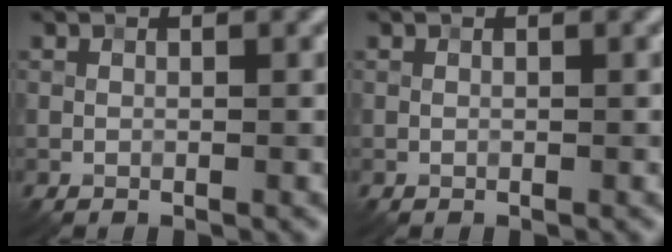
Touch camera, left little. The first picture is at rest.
{"total": 0.0}